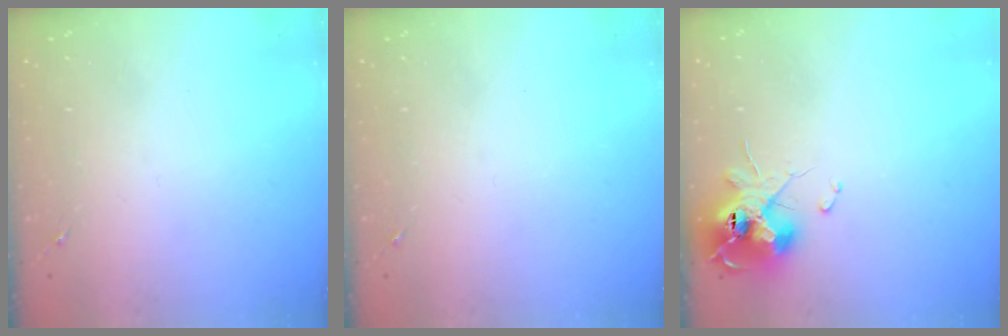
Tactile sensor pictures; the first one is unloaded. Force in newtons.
{"total": 0.0}
{"total": 12.8, "press": 12.7, "slide": 1.1}